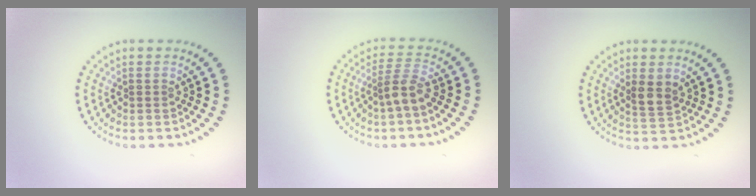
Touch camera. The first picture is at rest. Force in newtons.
{"total": 2.5, "press": 1.9, "slide": 1.7}
{"total": 1.9, "press": 1.8, "slide": 0.7}